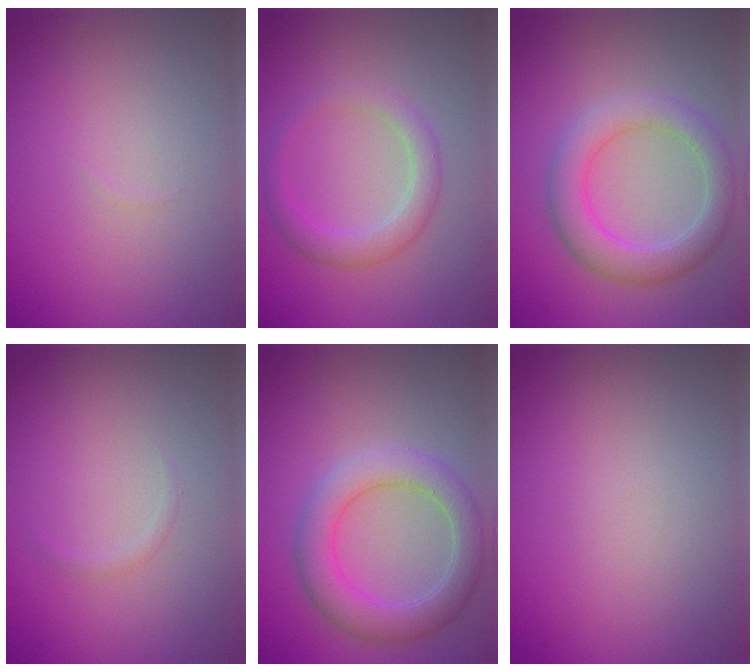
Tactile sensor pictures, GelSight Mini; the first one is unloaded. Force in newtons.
{"total": 2.7, "press": 2.7, "slide": 0.2}
{"total": 4.5, "press": 4.5, "slide": 0.2}
{"total": 0.5, "press": 0.5, "slide": 0.0}
{"total": 4.9, "press": 4.9, "slide": 0.3}
{"total": 0.0}